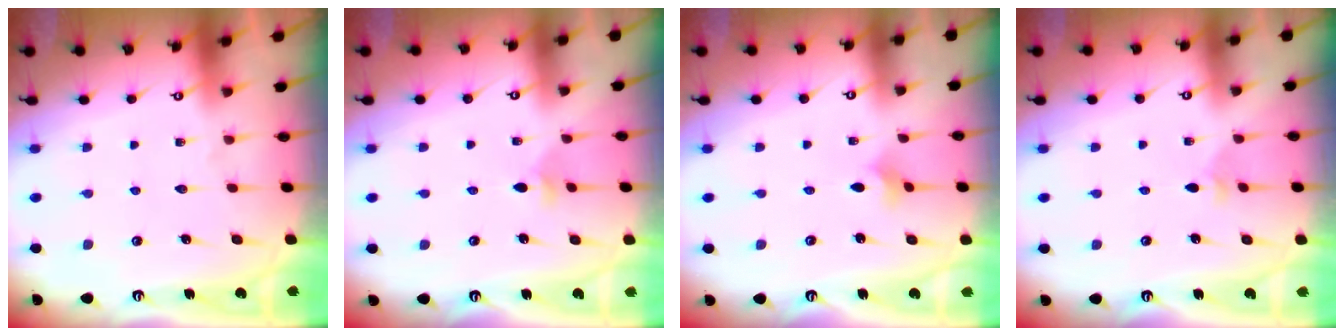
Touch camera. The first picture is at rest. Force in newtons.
{"total": 3.3, "press": 3.2, "slide": 0.8}
{"total": 2.4, "press": 2.3, "slide": 0.4}
{"total": 2.5, "press": 2.5, "slide": 0.6}